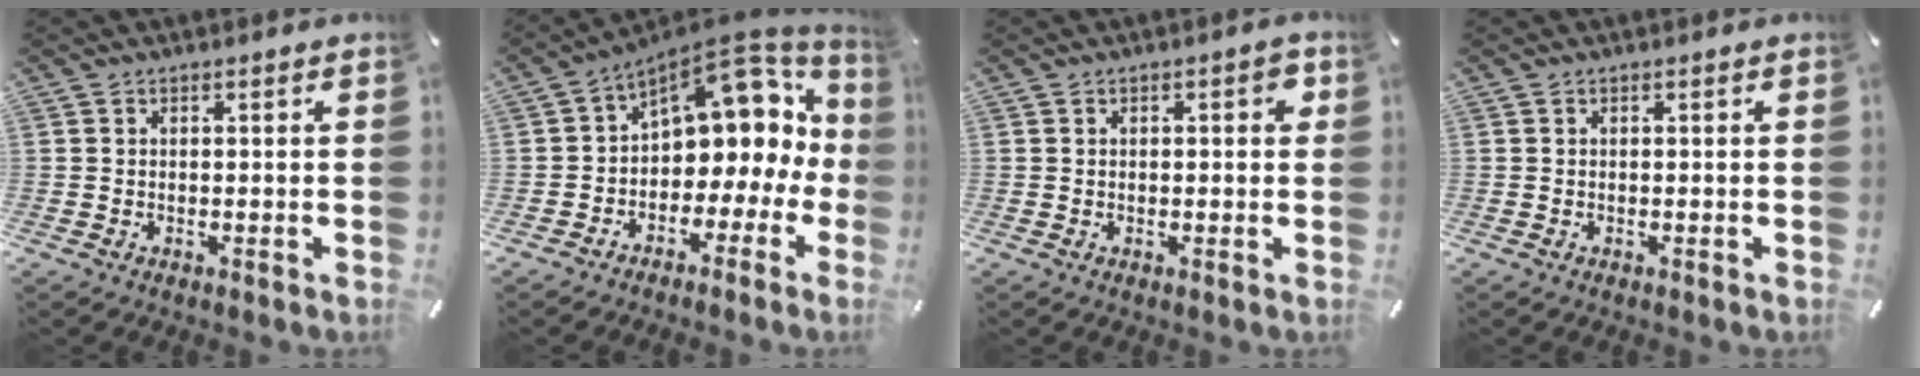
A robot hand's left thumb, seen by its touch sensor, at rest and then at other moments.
{"total": 12.5, "force": [6.5, 8.0, 7.1], "torque": [-0.099, -0.057, 0.112]}
{"total": 2.7, "force": [0.6, 1.1, 2.4], "torque": [-0.024, -0.002, 0.002]}
{"total": 0.0}